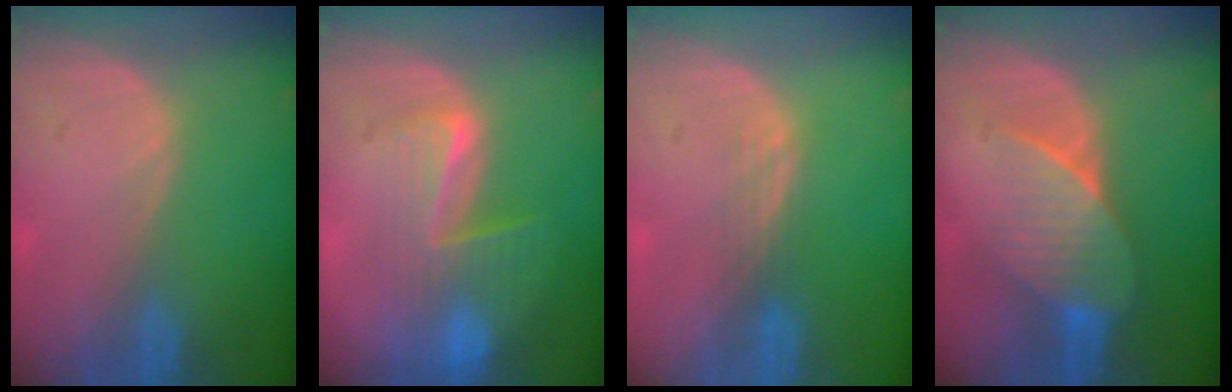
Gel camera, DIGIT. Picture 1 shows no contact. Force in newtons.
{"total": 7.4, "press": 7.1, "slide": 2.2}
{"total": 1.8, "press": 1.7, "slide": 0.2}
{"total": 7.1, "press": 6.6, "slide": 2.7}